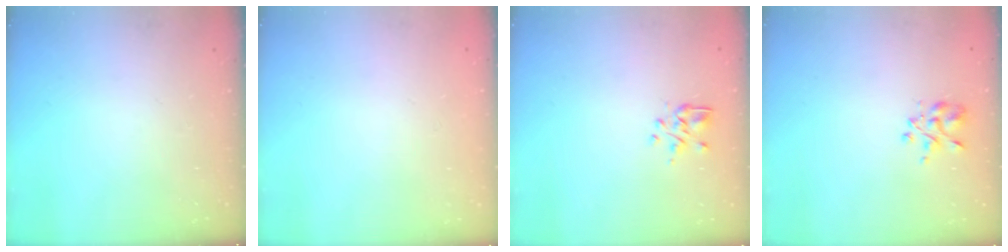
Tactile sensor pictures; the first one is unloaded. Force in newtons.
{"total": 1.8, "press": 1.8, "slide": 0.2}
{"total": 2.9, "press": 2.7, "slide": 1.0}
{"total": 3.4, "press": 3.2, "slide": 1.0}